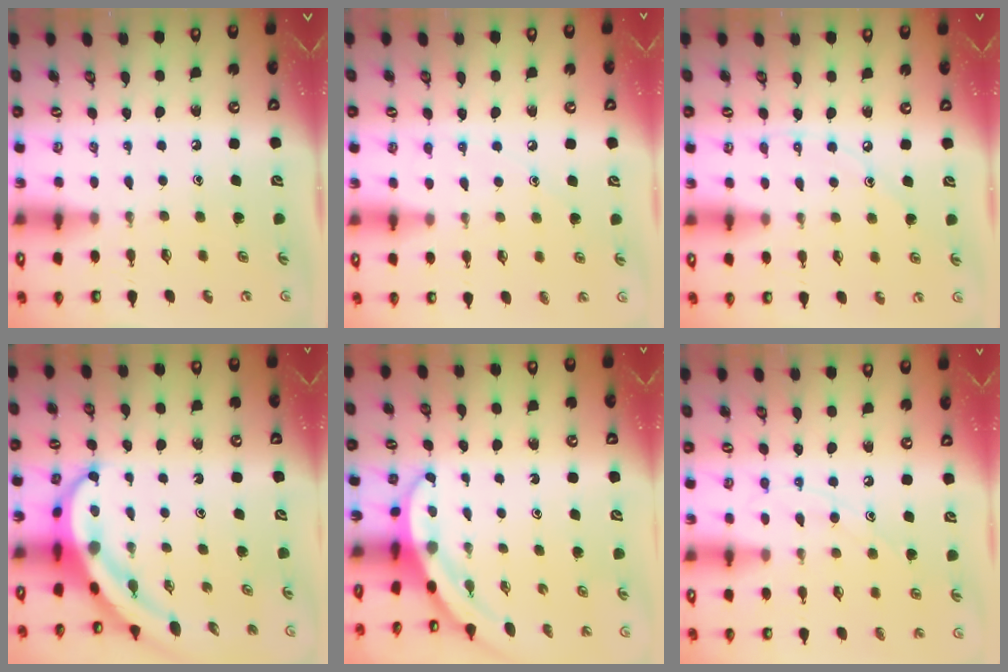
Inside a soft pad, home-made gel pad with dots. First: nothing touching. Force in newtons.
{"total": 4.9, "press": 4.9, "slide": 0.5}
{"total": 5.3, "press": 5.3, "slide": 0.6}
{"total": 7.4, "press": 7.2, "slide": 1.7}
{"total": 3.6, "press": 3.6, "slide": 0.1}
{"total": 8.9, "press": 8.8, "slide": 0.8}